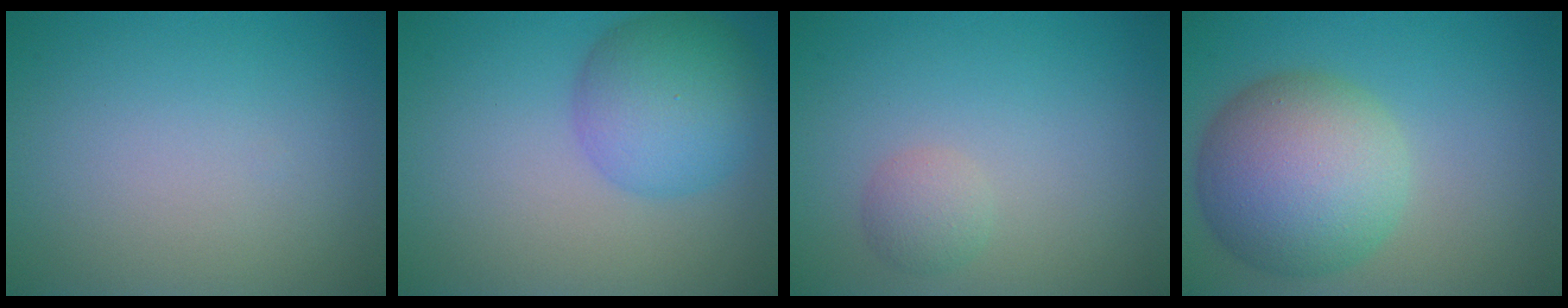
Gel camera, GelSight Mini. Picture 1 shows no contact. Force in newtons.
{"total": 6.2, "press": 6.2, "slide": 0.3}
{"total": 1.6, "press": 1.6, "slide": 0.0}
{"total": 9.4, "press": 9.4, "slide": 0.4}